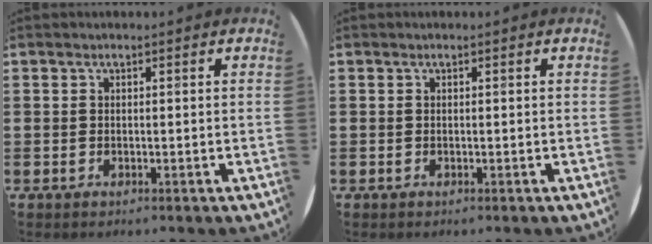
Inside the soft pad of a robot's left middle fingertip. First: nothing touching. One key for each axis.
{"total": 0.0}